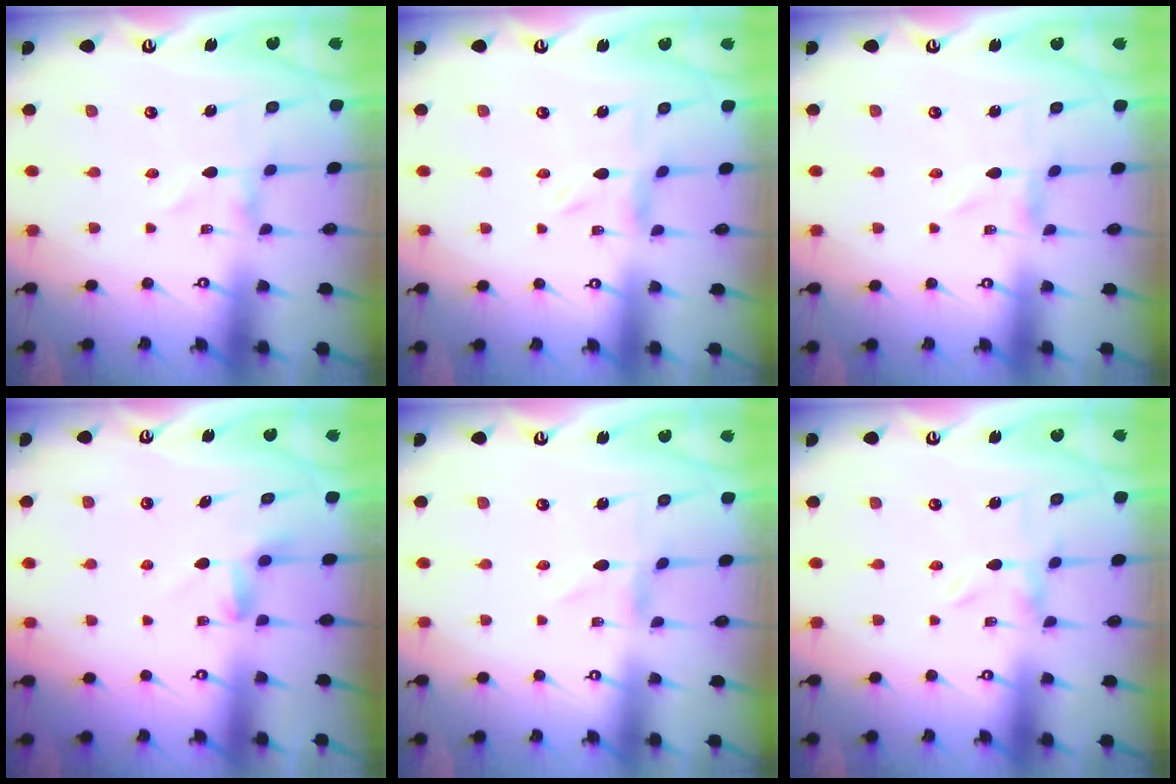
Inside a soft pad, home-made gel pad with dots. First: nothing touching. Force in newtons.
{"total": 1.7, "press": 1.7, "slide": 0.3}
{"total": 0.0}
{"total": 2.6, "press": 2.6, "slide": 0.4}
{"total": 0.8, "press": 0.8, "slide": 0.2}
{"total": 0.0}